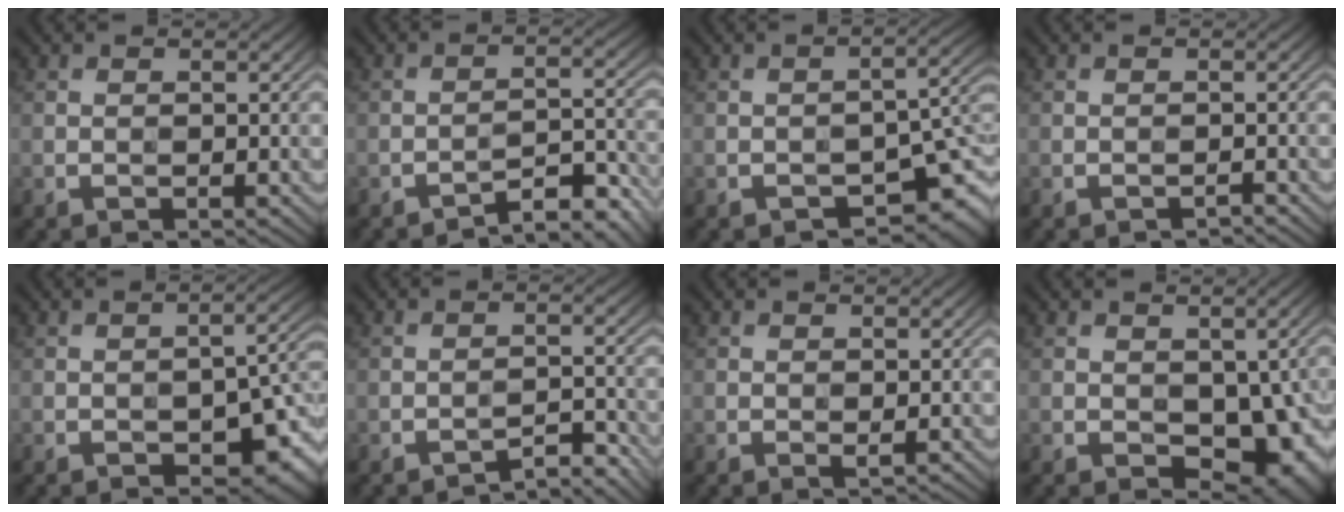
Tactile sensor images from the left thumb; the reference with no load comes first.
{"total": 6.3, "force": [-5.5, 0.9, 2.9], "torque": [-0.037, 0.015, -0.083]}
{"total": 7.7, "force": [-4.0, 3.7, 5.5], "torque": [-0.063, -0.012, -0.053]}
{"total": 0.7, "force": [-0.7, 0.0, 0.2], "torque": [-0.002, 0.004, -0.015]}
{"total": 9.1, "force": [-4.0, 4.1, 7.0], "torque": [-0.094, -0.009, -0.055]}
{"total": 3.5, "force": [-3.2, 0.3, 1.3], "torque": [-0.013, 0.013, -0.050]}
{"total": 0.5, "force": [0.0, 0.1, 0.5], "torque": [-0.011, -0.003, -0.002]}
{"total": 9.7, "force": [-1.8, 5.9, 7.5], "torque": [-0.098, -0.026, -0.018]}